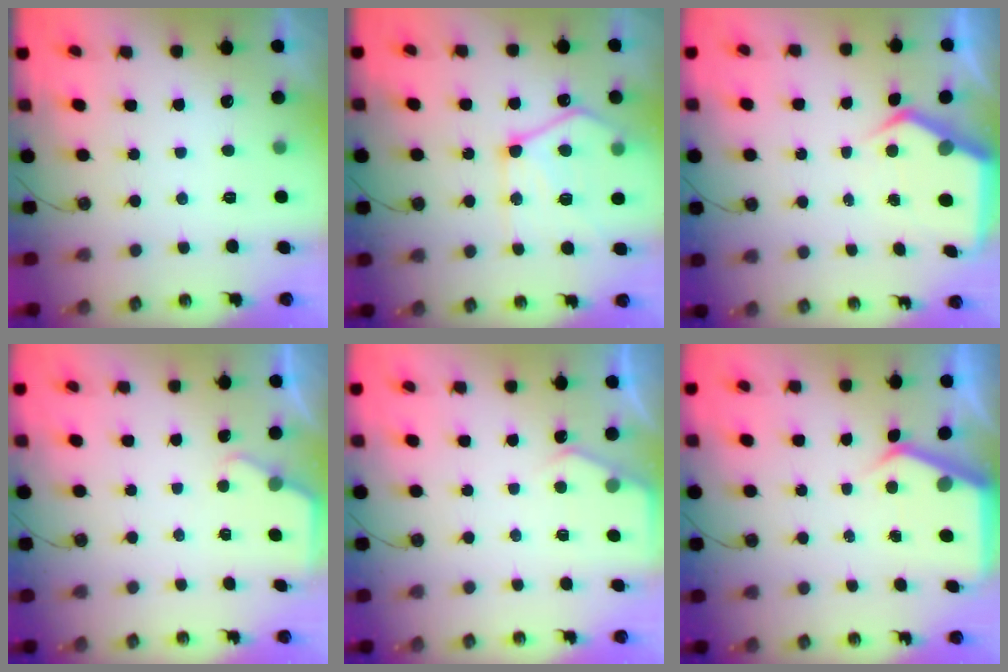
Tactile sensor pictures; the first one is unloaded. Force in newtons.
{"total": 15.6, "press": 15.5, "slide": 1.7}
{"total": 6.5, "press": 6.5, "slide": 0.6}
{"total": 2.1, "press": 2.0, "slide": 0.4}
{"total": 3.9, "press": 3.9, "slide": 0.5}
{"total": 4.5, "press": 4.4, "slide": 0.6}